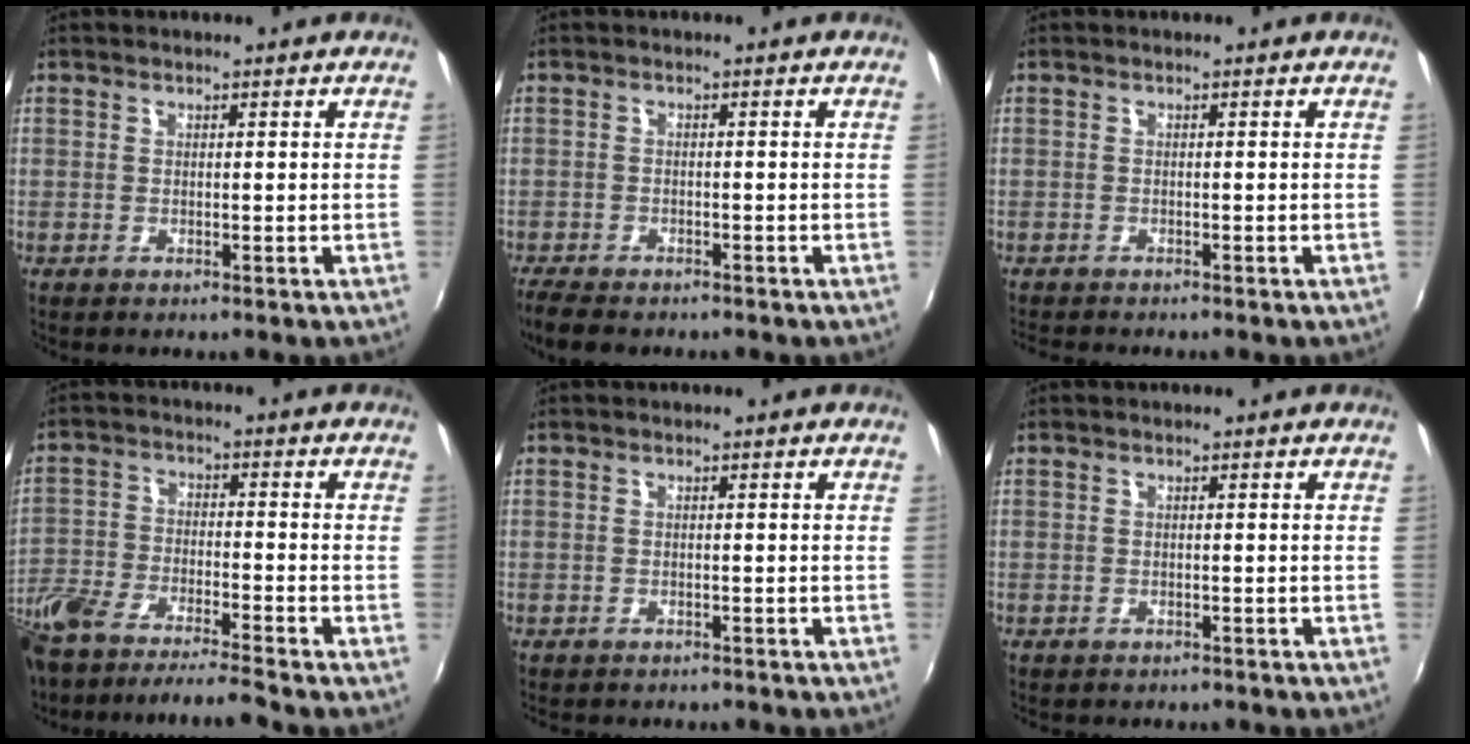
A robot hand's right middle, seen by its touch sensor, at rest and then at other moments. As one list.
[{"total": 5.6, "force": [-4.8, 1.6, 2.4], "torque": [-0.068, -0.024, -0.087]}, {"total": 2.4, "force": [-2.3, 0.4, 0.7], "torque": [-0.021, -0.014, -0.040]}, {"total": 13.3, "force": [-11.8, 0.9, 6.2], "torque": [-0.154, -0.025, -0.220]}, {"total": 2.5, "force": [-2.2, 0.8, 0.7], "torque": [-0.019, -0.011, -0.030]}, {"total": 1.9, "force": [-1.7, 0.7, 0.5], "torque": [-0.015, -0.009, -0.021]}]